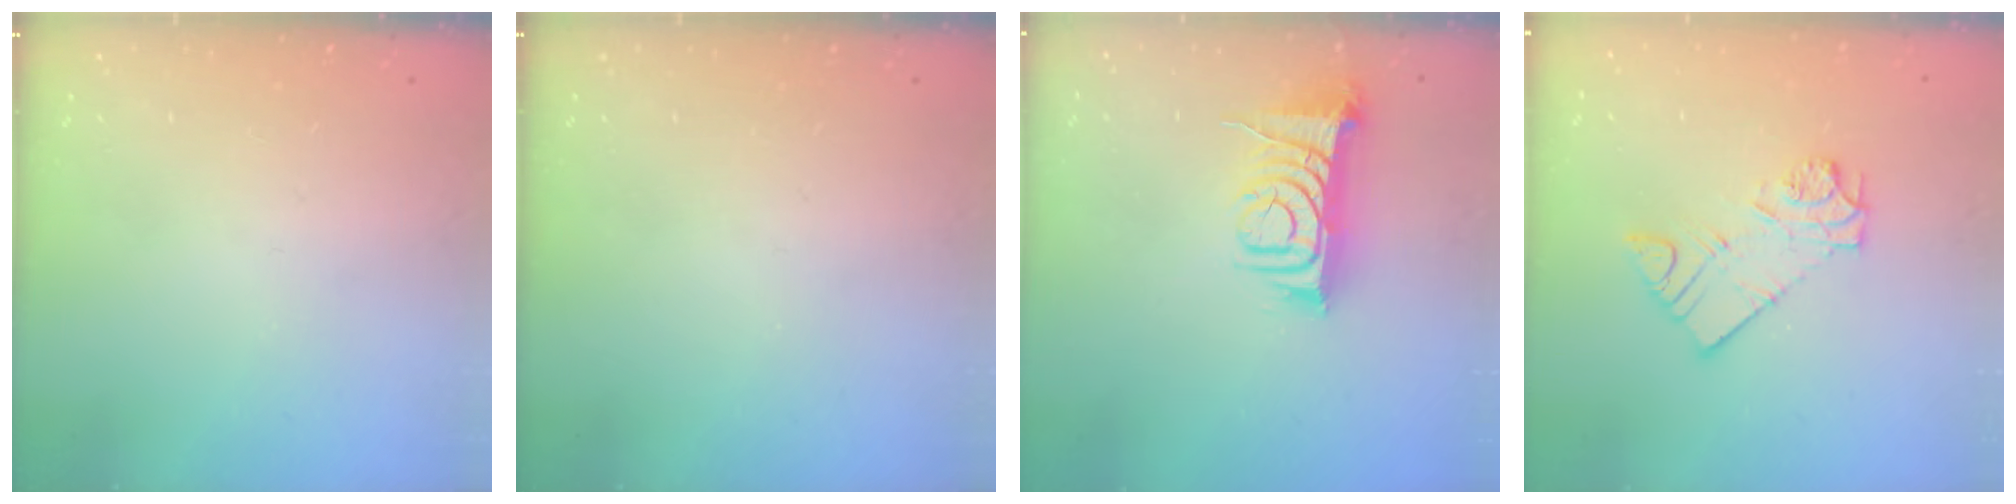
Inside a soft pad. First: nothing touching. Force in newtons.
{"total": 0.0}
{"total": 9.7, "press": 9.6, "slide": 1.2}
{"total": 10.0, "press": 10.0, "slide": 0.9}